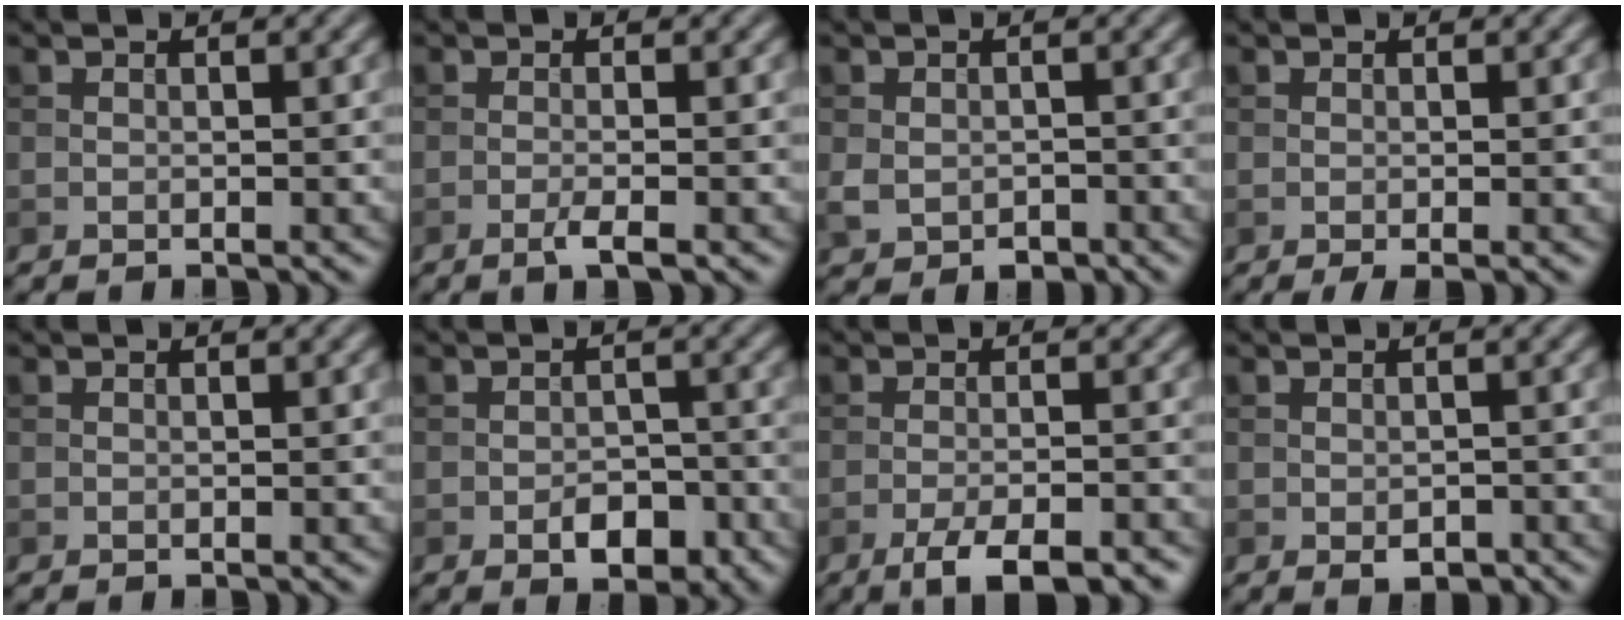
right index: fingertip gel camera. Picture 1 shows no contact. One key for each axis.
{"total": 1.7, "fx": -0.8, "fy": 0.3, "fz": 1.5, "tx": -0.023, "ty": 0.003, "tz": -0.021}
{"total": 2.6, "fx": -1.0, "fy": 1.9, "fz": 1.5, "tx": -0.029, "ty": -0.011, "tz": -0.018}
{"total": 1.1, "fx": -0.3, "fy": 0.2, "fz": 1.1, "tx": -0.020, "ty": -0.007, "tz": -0.005}
{"total": 0.0}
{"total": 3.6, "fx": -1.8, "fy": 2.0, "fz": 2.4, "tx": -0.031, "ty": 0.001, "tz": -0.027}
{"total": 5.8, "fx": -3.9, "fy": 1.6, "fz": 4.0, "tx": -0.066, "ty": -0.004, "tz": -0.060}
{"total": 1.8, "fx": -0.8, "fy": 1.0, "fz": 1.2, "tx": -0.019, "ty": -0.005, "tz": -0.010}